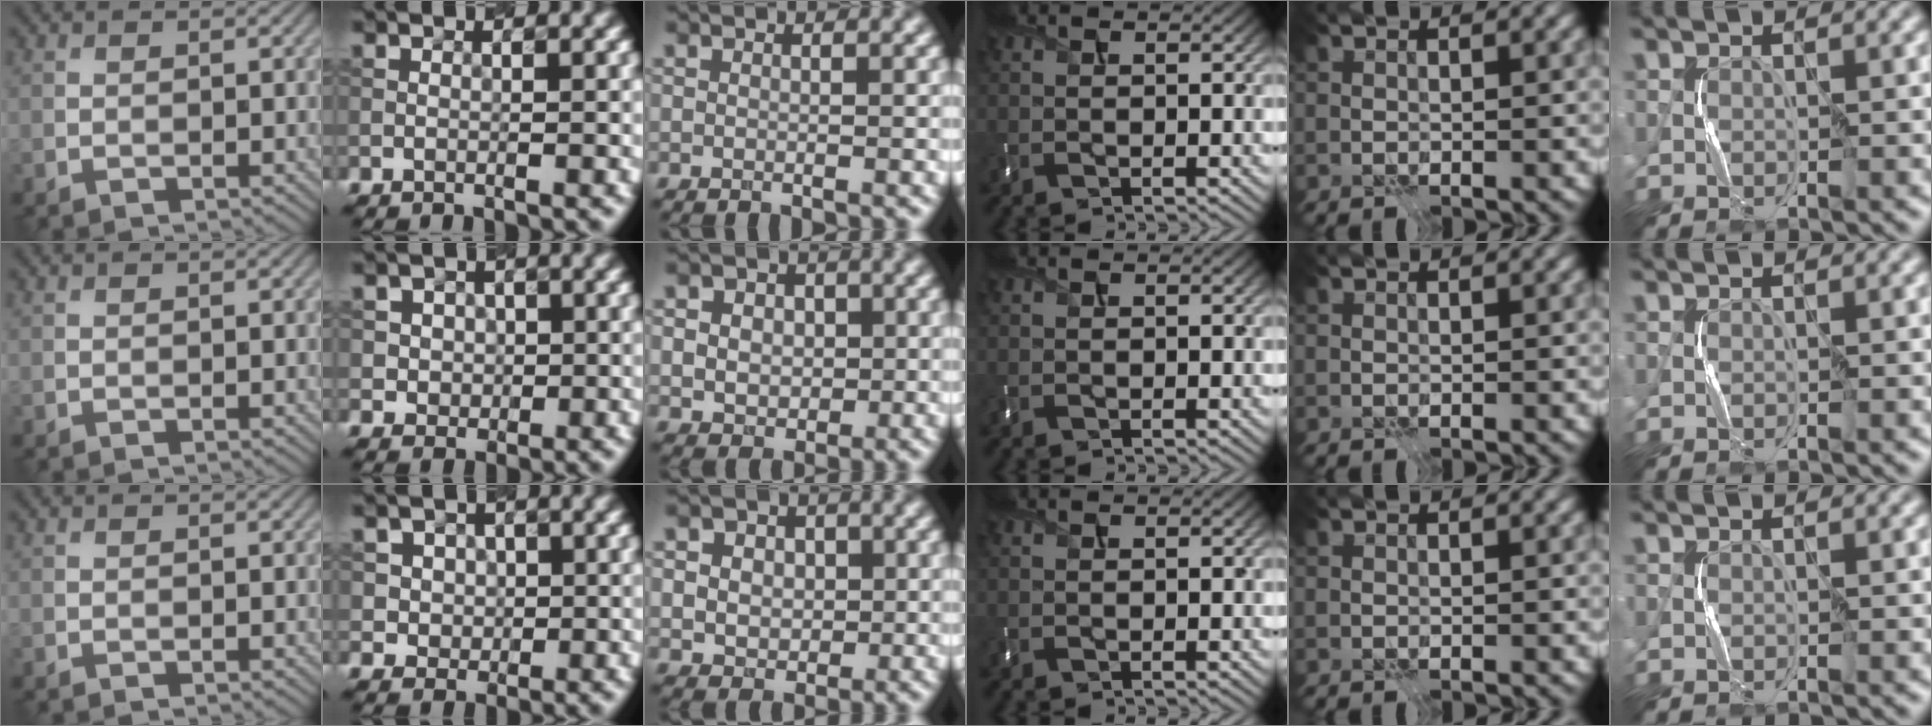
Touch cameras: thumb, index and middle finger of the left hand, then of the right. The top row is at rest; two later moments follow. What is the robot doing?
{"motion": "press", "object": "memory foam"}